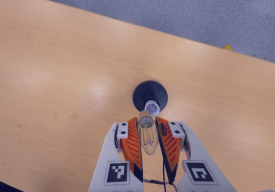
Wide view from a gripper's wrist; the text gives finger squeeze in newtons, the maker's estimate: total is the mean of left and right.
{"total": 17.9, "left": 18.7, "right": 17.1}